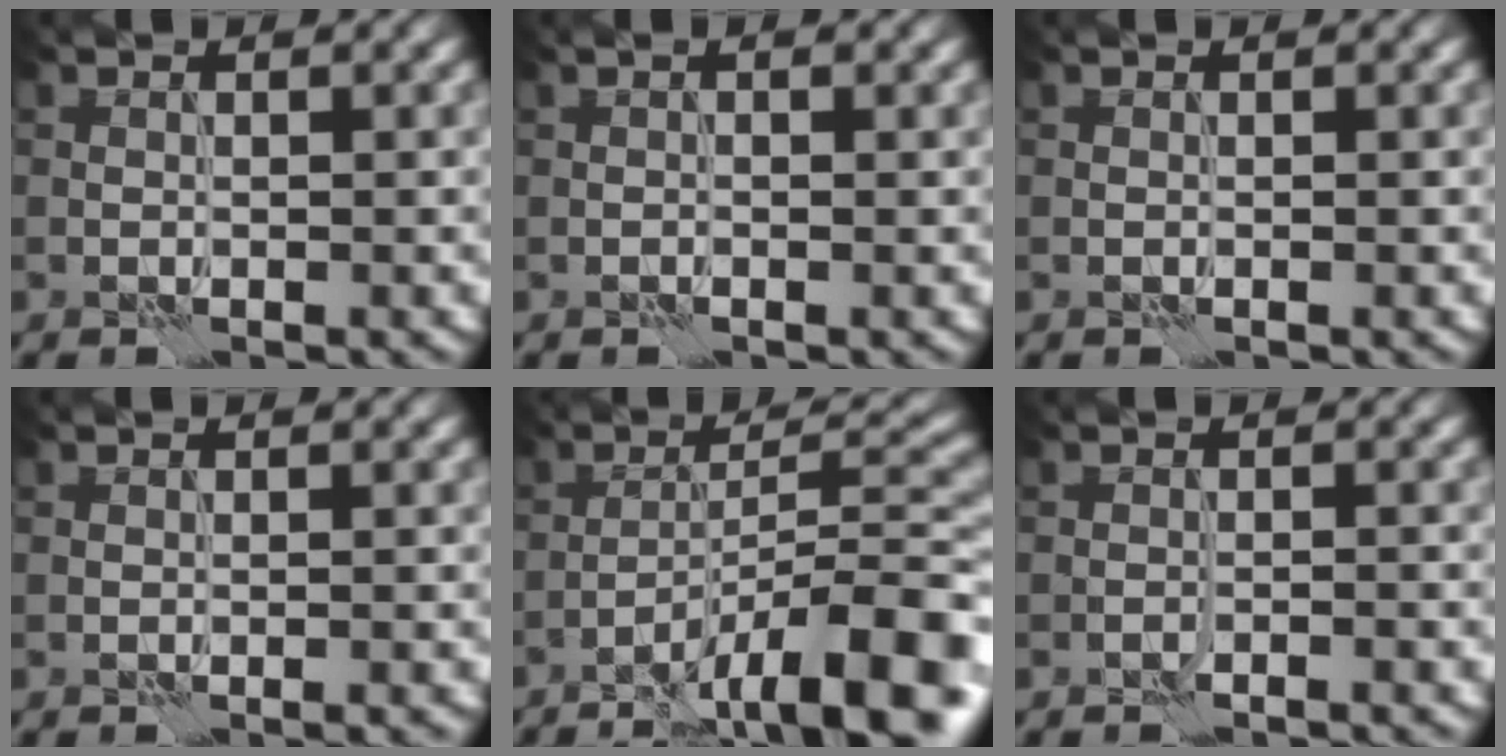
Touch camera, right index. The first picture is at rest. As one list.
[{"total": 1.2, "force": [0.3, 0.3, 1.1], "torque": [-0.017, -0.004, 0.001]}, {"total": 0.0}, {"total": 0.7, "force": [-0.5, 0.0, 0.5], "torque": [-0.007, 0.001, -0.008]}, {"total": 12.1, "force": [-7.4, 2.6, 9.2], "torque": [-0.140, 0.013, -0.120]}, {"total": 0.9, "force": [-0.8, 0.0, 0.4], "torque": [-0.006, 0.004, -0.017]}]